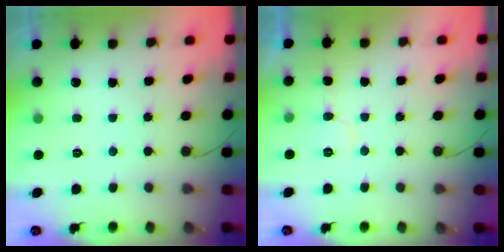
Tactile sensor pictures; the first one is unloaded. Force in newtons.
{"total": 4.4, "press": 4.4, "slide": 0.4}